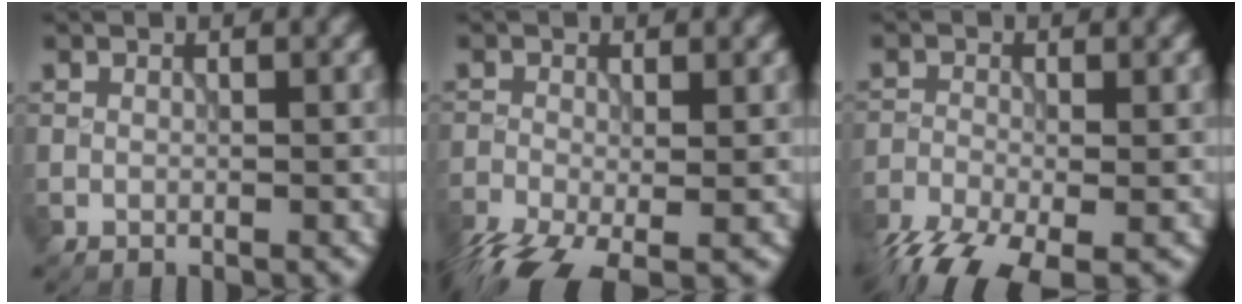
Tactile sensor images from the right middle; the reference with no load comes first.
{"total": 7.3, "force": [-4.2, 3.1, 5.1], "torque": [-0.111, -0.028, -0.079]}
{"total": 8.8, "force": [-6.2, 3.2, 5.4], "torque": [-0.118, -0.044, -0.113]}